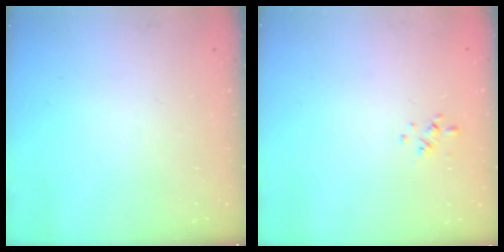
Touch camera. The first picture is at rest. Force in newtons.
{"total": 0.6, "press": 0.4, "slide": 0.5}